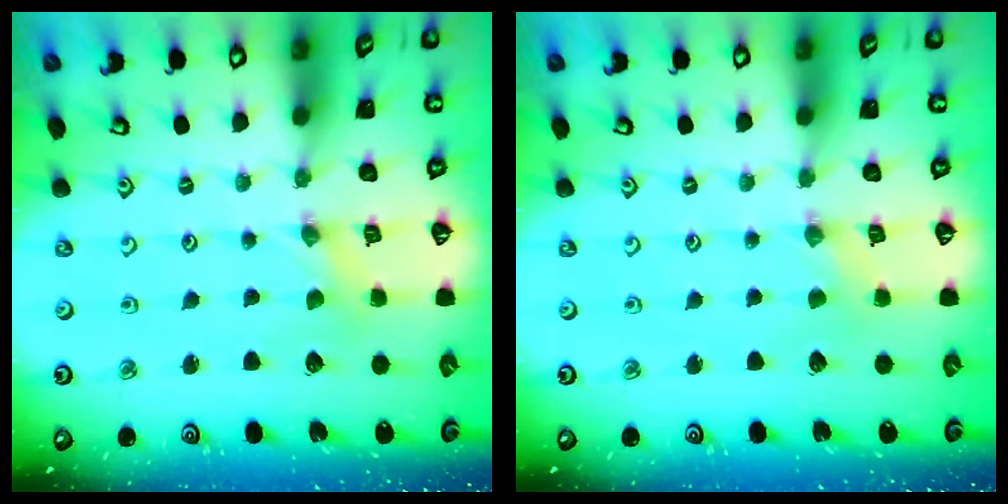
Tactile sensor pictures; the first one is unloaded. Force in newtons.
{"total": 1.5, "press": 1.5, "slide": 0.3}